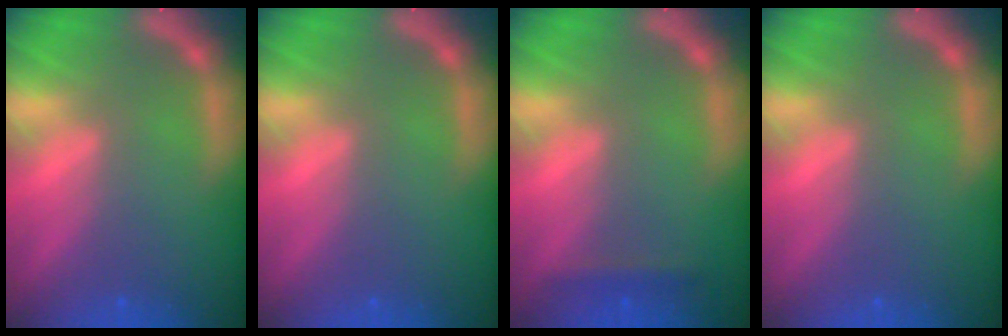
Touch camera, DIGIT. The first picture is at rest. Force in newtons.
{"total": 0.0}
{"total": 1.4}
{"total": 0.0}